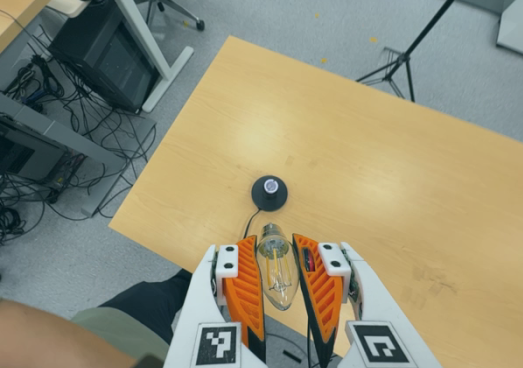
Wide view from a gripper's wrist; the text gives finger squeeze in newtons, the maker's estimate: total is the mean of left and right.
{"total": 21.0, "left": 22.0, "right": 20.0}